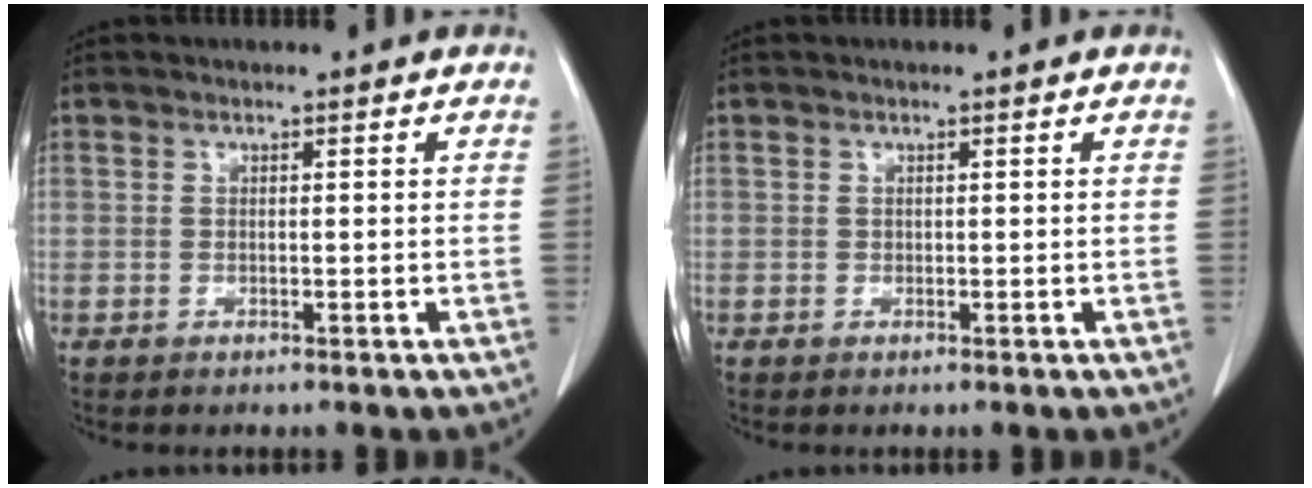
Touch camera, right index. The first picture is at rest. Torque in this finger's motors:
{"motor_torque": [0.03, -0.02, 0.00, 0.00]}